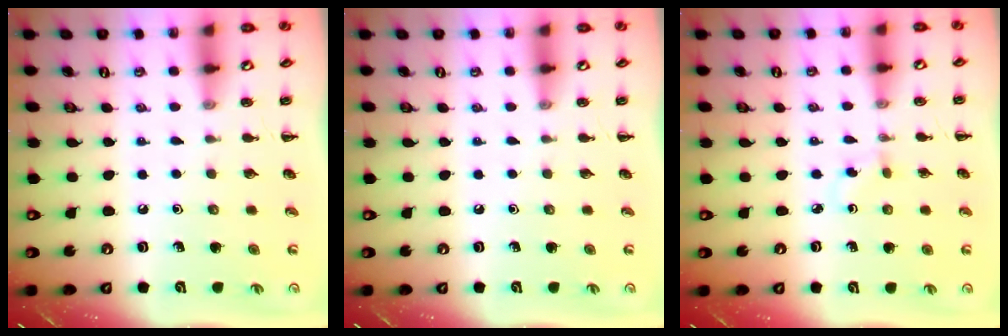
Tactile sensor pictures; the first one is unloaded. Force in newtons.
{"total": 0.0}
{"total": 1.9, "press": 1.7, "slide": 0.9}